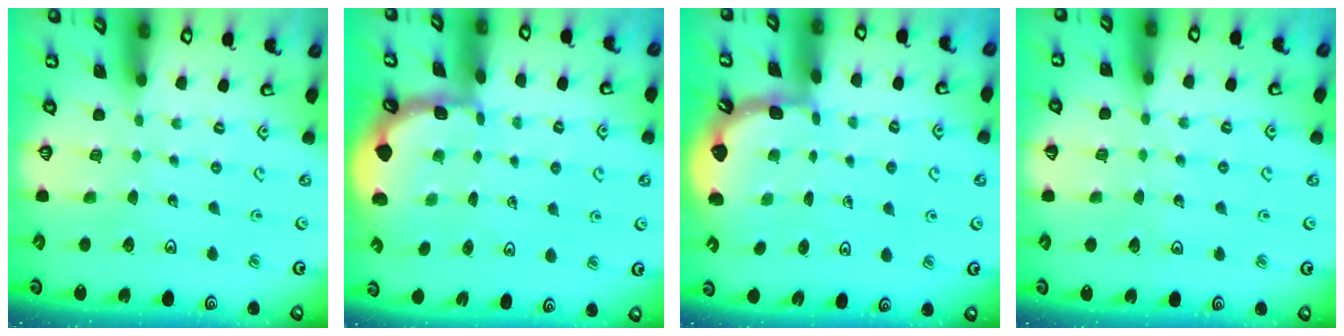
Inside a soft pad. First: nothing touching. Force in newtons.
{"total": 1.8, "press": 1.8, "slide": 0.2}
{"total": 2.0, "press": 2.0, "slide": 0.2}
{"total": 5.8, "press": 5.7, "slide": 0.8}